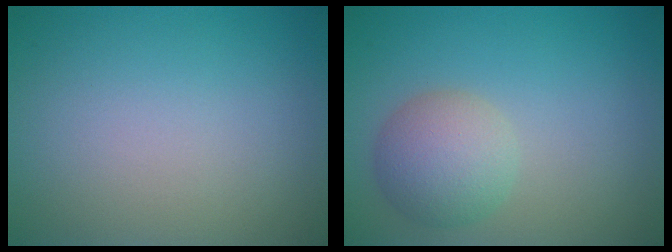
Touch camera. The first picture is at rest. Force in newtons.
{"total": 3.8, "press": 3.8, "slide": 0.3}